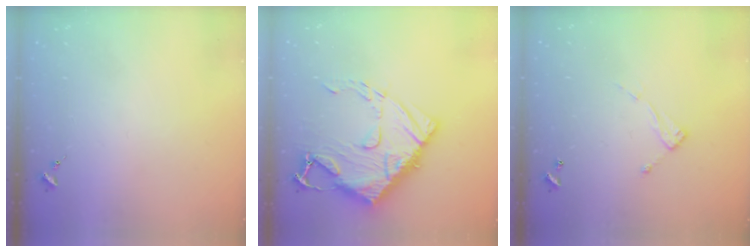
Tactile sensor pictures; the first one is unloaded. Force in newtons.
{"total": 18.3, "press": 18.2, "slide": 2.1}
{"total": 7.1, "press": 7.1, "slide": 0.3}